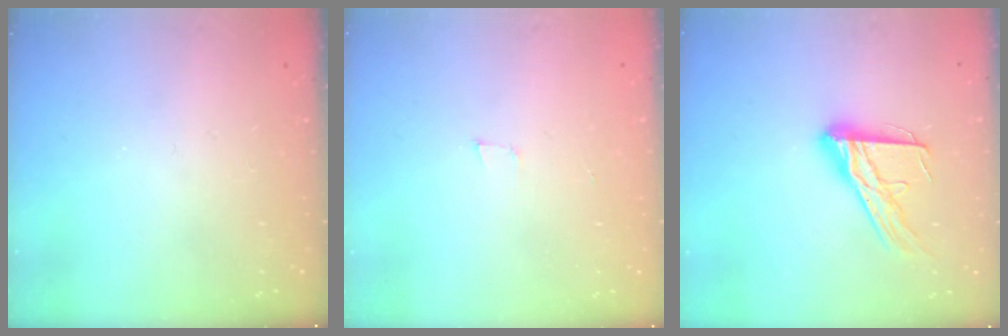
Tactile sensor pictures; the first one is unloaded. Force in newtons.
{"total": 3.4, "press": 2.2, "slide": 2.6}
{"total": 14.8, "press": 14.8, "slide": 1.3}